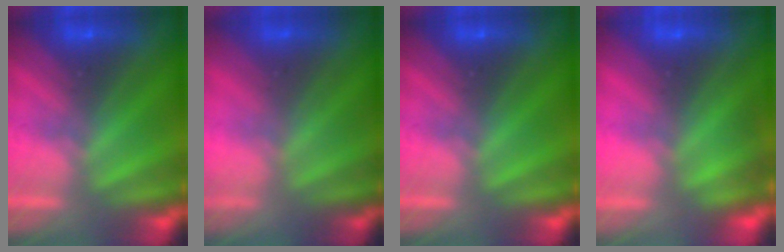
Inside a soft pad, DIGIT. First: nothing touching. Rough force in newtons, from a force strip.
{"total": 2.3}
{"total": 0.0}
{"total": 3.5}